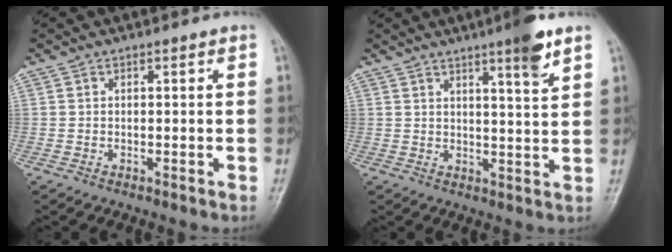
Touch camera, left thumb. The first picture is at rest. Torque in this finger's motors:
{"motor_torque": [1.80, 1.09, 0.98, -0.59, 0.03]}